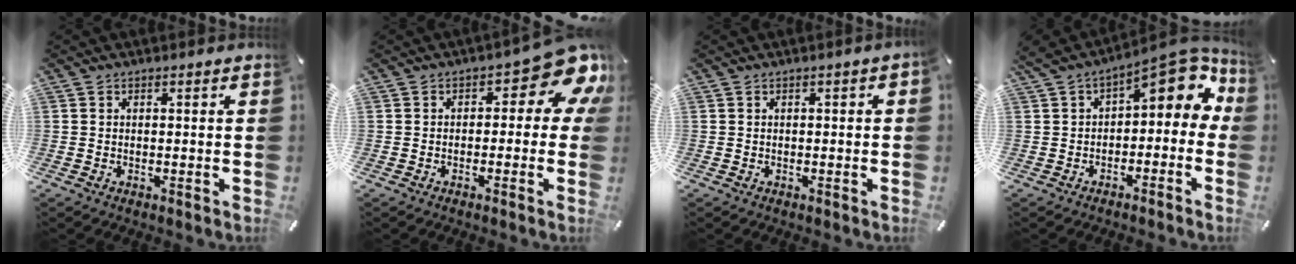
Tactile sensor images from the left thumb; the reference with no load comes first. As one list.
[{"total": 10.6, "force": [4.2, 5.0, 8.3], "torque": [-0.098, -0.036, 0.070]}, {"total": 0.7, "force": [-0.2, 0.2, 0.6], "torque": [-0.011, 0.000, -0.004]}, {"total": 9.8, "force": [3.4, 5.6, 7.3], "torque": [-0.089, -0.023, 0.060]}]